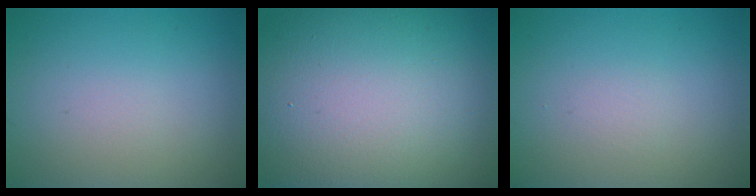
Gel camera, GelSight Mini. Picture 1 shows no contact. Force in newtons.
{"total": 19.8, "press": 19.7, "slide": 1.4}
{"total": 0.0}